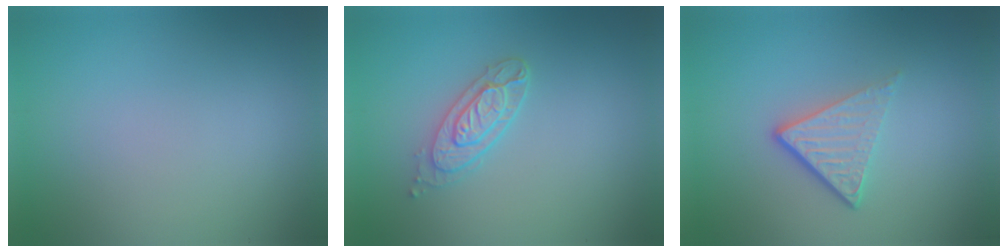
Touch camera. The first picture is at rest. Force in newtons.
{"total": 2.9, "press": 2.5, "slide": 1.5}
{"total": 4.0, "press": 2.5, "slide": 3.0}